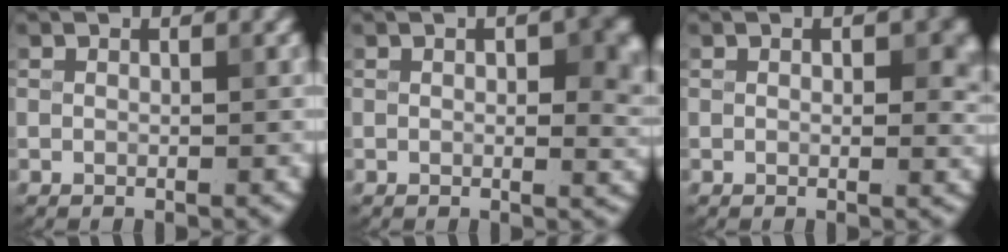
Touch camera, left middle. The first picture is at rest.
{"total": 5.8, "force": [1.3, 3.3, 4.6], "torque": [-0.043, -0.007, 0.021]}
{"total": 3.2, "force": [0.8, 2.0, 2.3], "torque": [-0.025, -0.005, 0.010]}